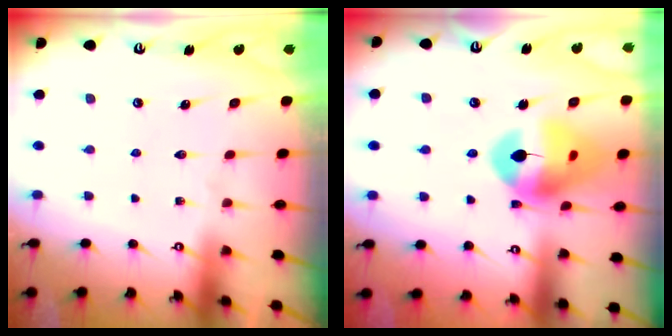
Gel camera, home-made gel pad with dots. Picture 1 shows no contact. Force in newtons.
{"total": 15.6, "press": 15.5, "slide": 1.9}